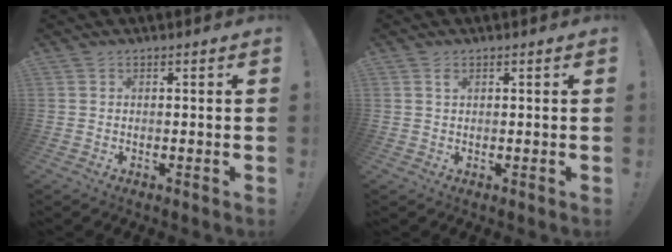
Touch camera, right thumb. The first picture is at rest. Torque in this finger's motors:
{"motor_torque": [-0.02, 0.16, 0.21, -0.07, -0.02]}